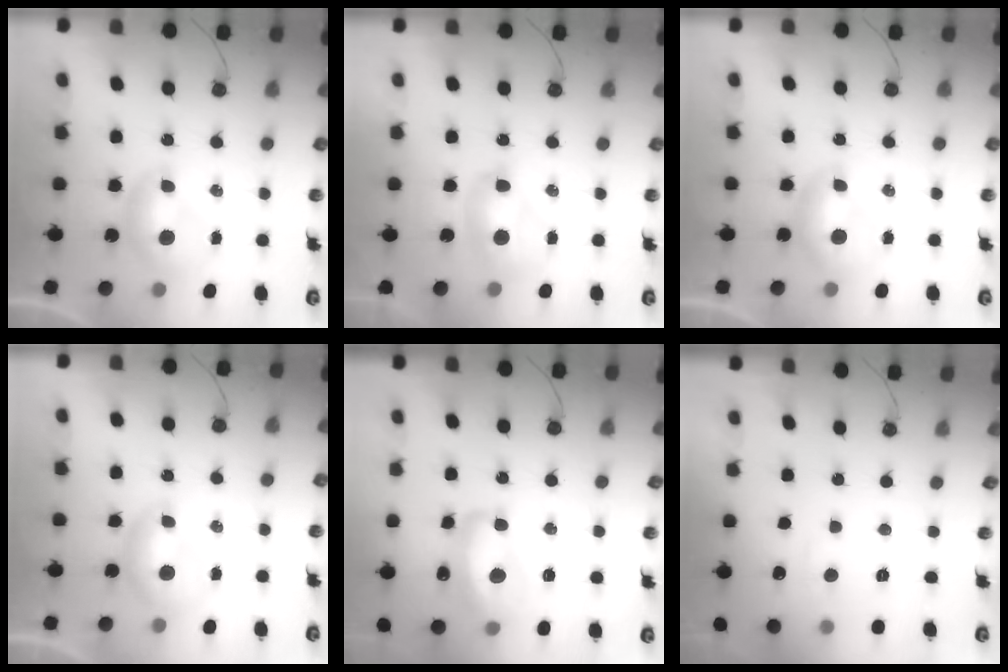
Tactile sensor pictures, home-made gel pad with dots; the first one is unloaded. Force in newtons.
{"total": 2.5, "press": 2.5, "slide": 0.1}
{"total": 0.8, "press": 0.8, "slide": 0.2}
{"total": 0.0}
{"total": 7.9, "press": 7.9, "slide": 0.7}
{"total": 1.8, "press": 1.7, "slide": 0.6}